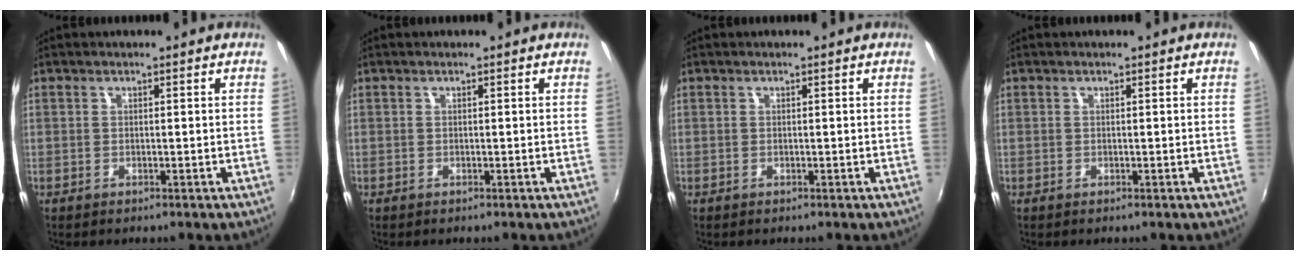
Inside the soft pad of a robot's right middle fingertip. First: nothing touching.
{"total": 0.0}
{"total": 0.0}
{"total": 0.0}